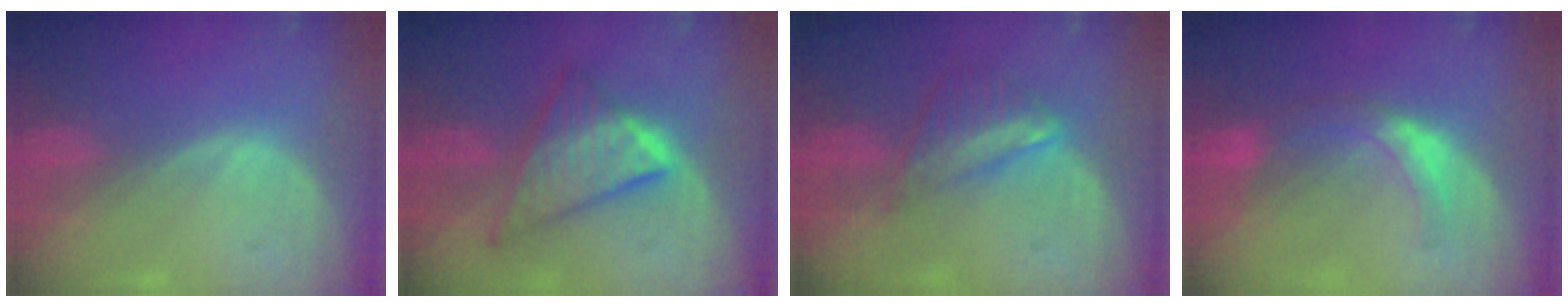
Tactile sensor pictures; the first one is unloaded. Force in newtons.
{"total": 9.0, "press": 9.0, "slide": 0.7}
{"total": 6.1, "press": 5.4, "slide": 2.9}
{"total": 5.8, "press": 5.3, "slide": 2.4}